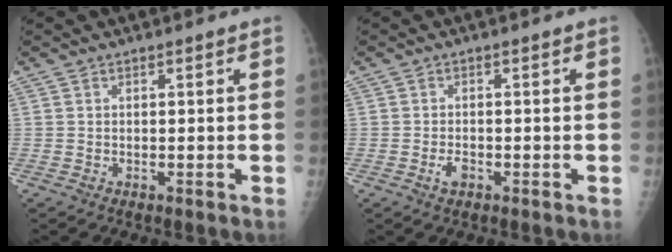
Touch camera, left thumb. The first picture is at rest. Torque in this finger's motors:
{"motor_torque": [-0.06, 0.06, 0.12, -0.12, 0.00]}